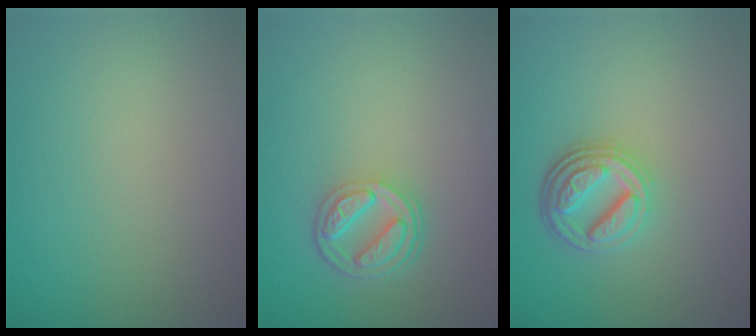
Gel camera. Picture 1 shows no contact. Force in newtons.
{"total": 4.0, "press": 3.1, "slide": 2.5}
{"total": 4.5, "press": 3.4, "slide": 3.0}